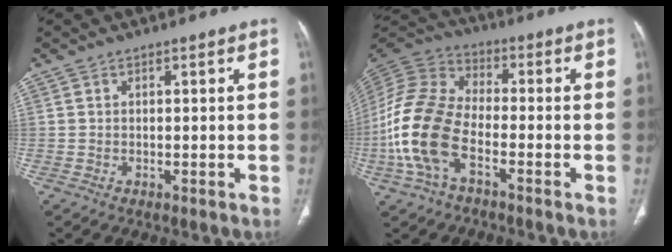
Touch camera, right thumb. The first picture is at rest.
{"total": 15.6, "force": [-5.1, 8.4, 12.1], "torque": [-0.272, 0.031, -0.105]}